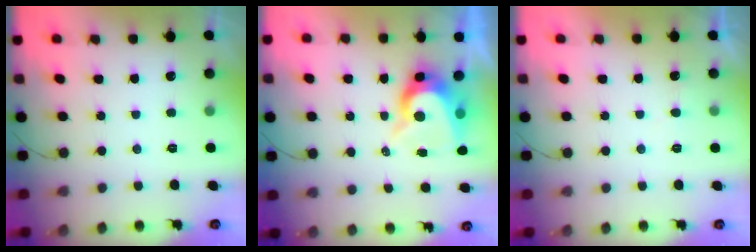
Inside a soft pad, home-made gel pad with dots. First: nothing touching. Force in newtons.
{"total": 9.2, "press": 9.2, "slide": 0.8}
{"total": 3.9, "press": 3.9, "slide": 0.3}